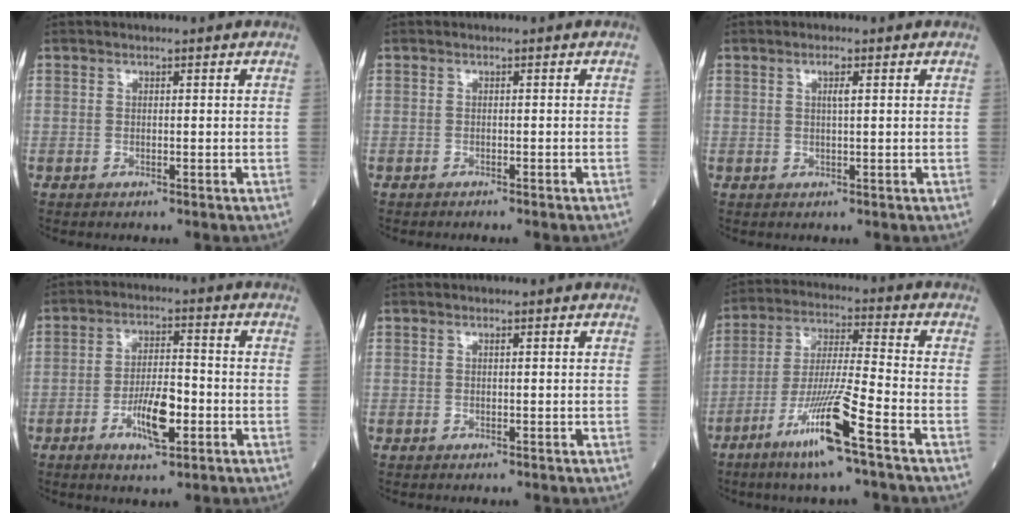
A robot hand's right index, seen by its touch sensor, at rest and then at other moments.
{"total": 2.3, "force": [-2.0, -0.1, 1.2], "torque": [-0.015, 0.001, -0.022]}
{"total": 1.5, "force": [0.5, 0.1, 1.4], "torque": [-0.028, 0.001, 0.007]}
{"total": 7.2, "force": [-2.8, 1.9, 6.4], "torque": [-0.121, 0.002, -0.048]}
{"total": 0.0}
{"total": 12.1, "force": [-6.7, -0.7, 10.1], "torque": [-0.196, -0.023, -0.129]}